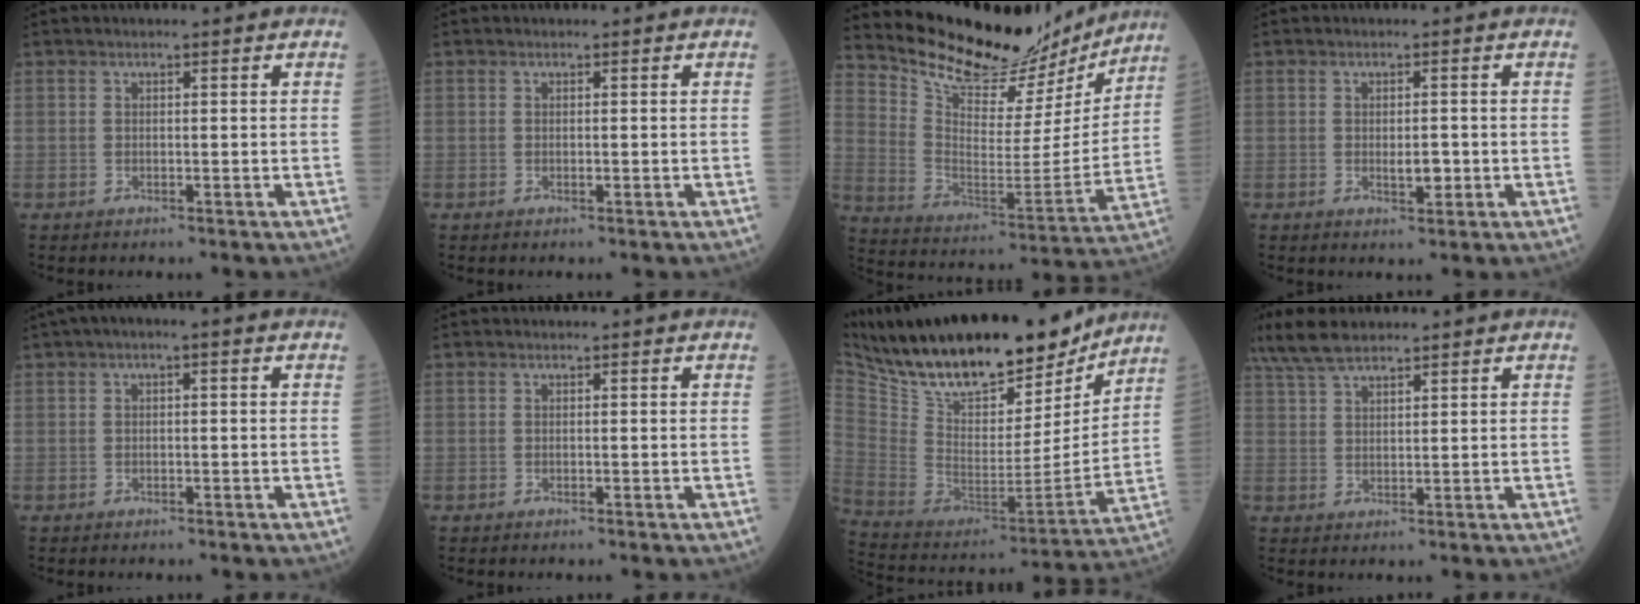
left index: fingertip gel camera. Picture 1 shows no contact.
{"total": 0.0}
{"total": 19.3, "force": [18.1, 4.5, 4.8], "torque": [-0.089, -0.043, 0.271]}
{"total": 2.2, "force": [-0.5, 1.0, 1.9], "torque": [-0.028, -0.005, -0.007]}
{"total": 2.6, "force": [0.7, 0.8, 2.3], "torque": [-0.036, 0.014, 0.006]}
{"total": 0.0}
{"total": 26.2, "force": [21.2, 8.1, 12.9], "torque": [-0.238, -0.012, 0.342]}
{"total": 7.6, "force": [6.2, 1.9, 4.0], "torque": [-0.090, 0.017, 0.123]}